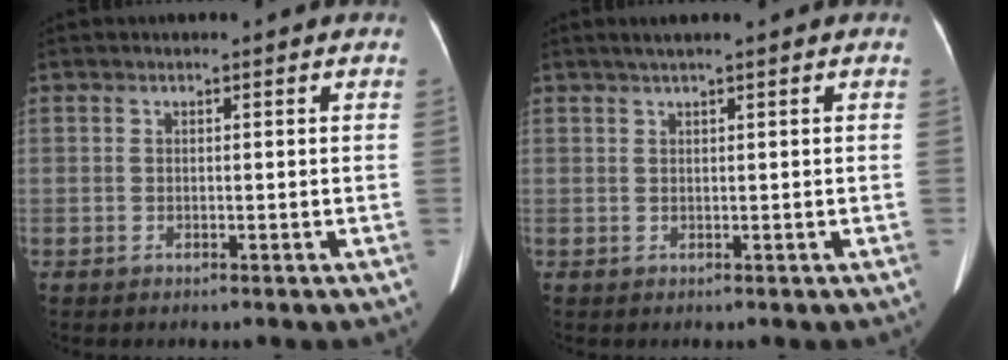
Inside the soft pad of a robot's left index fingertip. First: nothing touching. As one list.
[{"total": 1.8, "force": [1.2, -0.3, 1.3], "torque": [-0.026, 0.010, 0.026]}]